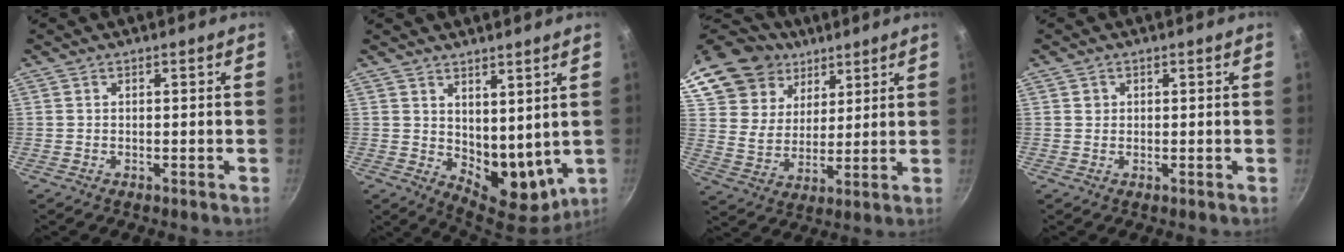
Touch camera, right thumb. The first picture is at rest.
{"total": 10.7, "force": [4.0, 6.3, 7.7], "torque": [-0.081, -0.046, 0.081]}
{"total": 18.6, "force": [12.0, 13.0, 5.7], "torque": [-0.111, -0.018, 0.225]}
{"total": 1.0, "force": [0.3, 0.9, 0.2], "torque": [0.001, 0.003, 0.003]}